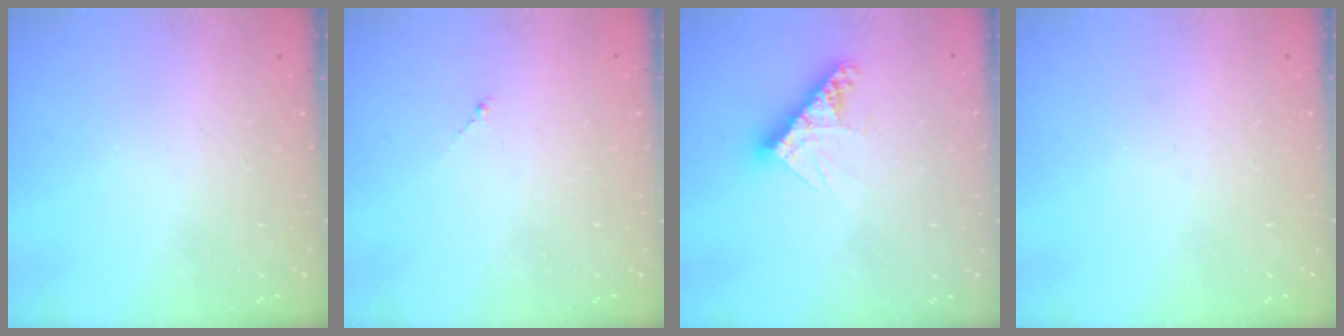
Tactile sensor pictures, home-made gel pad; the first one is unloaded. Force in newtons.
{"total": 0.7, "press": 0.6, "slide": 0.4}
{"total": 9.6, "press": 9.6, "slide": 0.7}
{"total": 0.0}